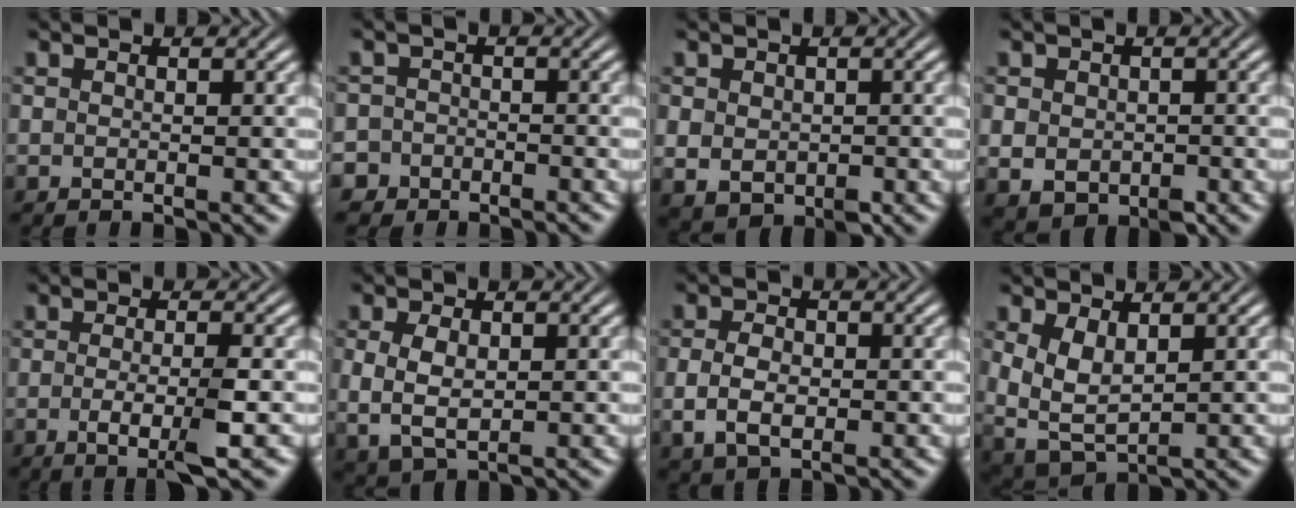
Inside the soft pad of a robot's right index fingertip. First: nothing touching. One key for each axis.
{"total": 4.2, "fx": -3.2, "fy": 2.7, "fz": -0.4, "tx": 0.010, "ty": -0.014, "tz": -0.059}
{"total": 4.2, "fx": -1.0, "fy": 3.3, "fz": 2.4, "tx": -0.061, "ty": -0.033, "tz": 0.005}
{"total": 4.6, "fx": -1.4, "fy": 3.6, "fz": 2.5, "tx": -0.059, "ty": -0.034, "tz": -0.003}
{"total": 3.9, "fx": -1.4, "fy": 0.3, "fz": 3.6, "tx": -0.058, "ty": -0.014, "tz": -0.020}
{"total": 5.6, "fx": -0.1, "fy": 4.2, "fz": 3.6, "tx": -0.090, "ty": -0.017, "tz": 0.011}
{"total": 3.5, "fx": -0.7, "fy": 2.3, "fz": 2.5, "tx": -0.050, "ty": -0.010, "tz": -0.005}
{"total": 6.9, "fx": -0.3, "fy": 5.7, "fz": 4.0, "tx": -0.119, "ty": -0.039, "tz": 0.010}